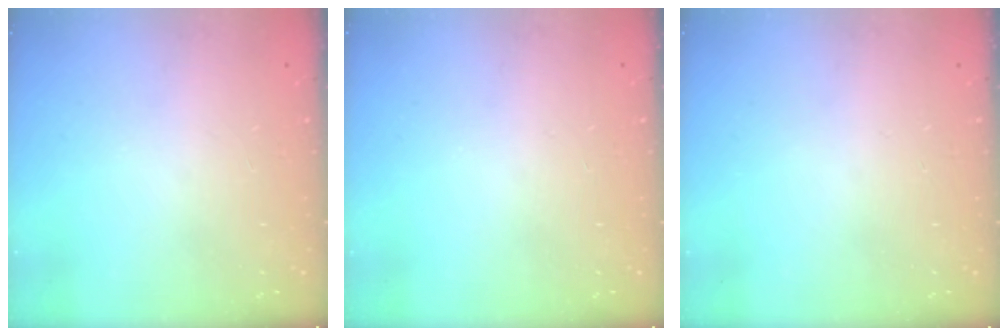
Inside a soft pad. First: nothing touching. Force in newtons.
{"total": 0.0}
{"total": 13.4, "press": 3.0, "slide": 13.1}